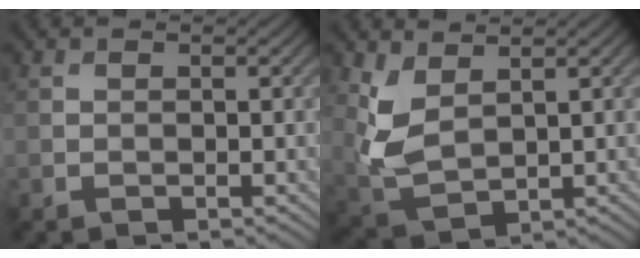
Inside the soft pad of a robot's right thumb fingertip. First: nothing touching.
{"total": 5.8, "force": [2.5, 3.1, 4.2], "torque": [-0.112, -0.008, 0.056]}